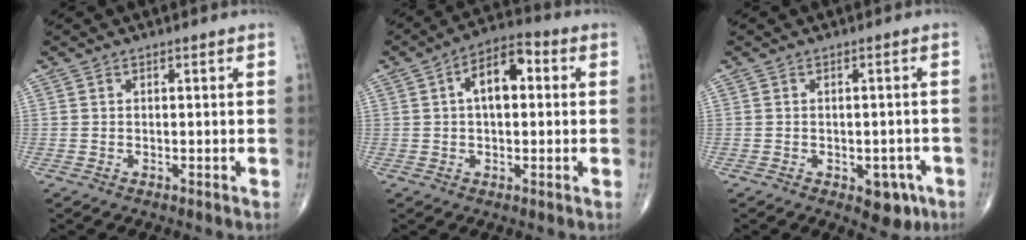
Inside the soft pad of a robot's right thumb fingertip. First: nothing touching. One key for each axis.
{"total": 9.2, "fx": 1.5, "fy": 4.8, "fz": 7.6, "tx": -0.111, "ty": 0.025, "tz": 0.013}
{"total": 5.3, "fx": -2.4, "fy": 3.1, "fz": 3.6, "tx": -0.021, "ty": 0.011, "tz": -0.024}